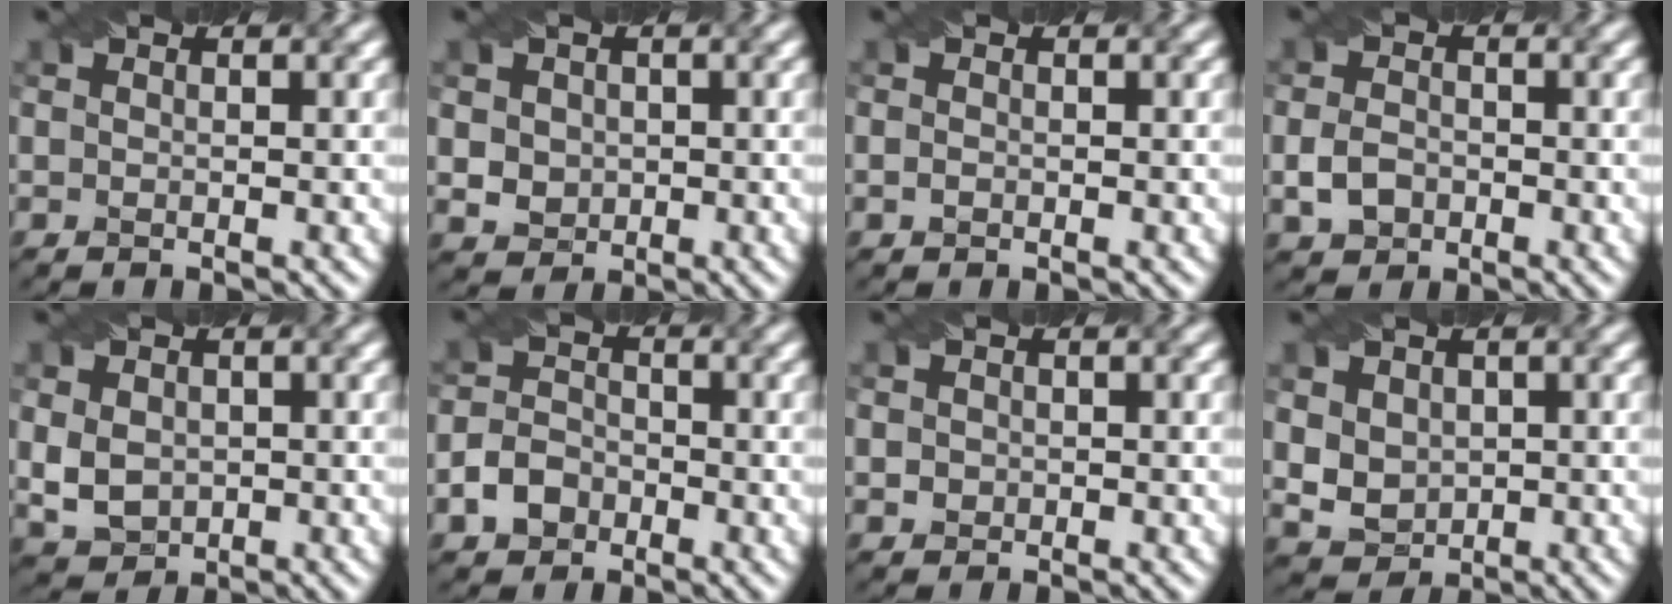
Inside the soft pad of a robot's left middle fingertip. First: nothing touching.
{"total": 3.2, "force": [0.7, 2.8, 1.3], "torque": [-0.029, 0.008, 0.018]}
{"total": 0.6, "force": [-0.2, 0.5, 0.4], "torque": [-0.008, -0.002, -0.004]}
{"total": 2.7, "force": [-0.8, 2.1, 1.3], "torque": [-0.029, -0.003, -0.017]}
{"total": 4.2, "force": [0.0, 3.5, 2.2], "torque": [-0.046, -0.004, 0.011]}
{"total": 3.3, "force": [-1.6, 2.5, 1.3], "torque": [-0.025, 0.001, -0.033]}
{"total": 1.0, "force": [0.0, 1.0, 0.2], "torque": [0.002, -0.002, -0.001]}
{"total": 4.7, "force": [1.3, 4.0, 2.1], "torque": [-0.058, 0.009, 0.031]}